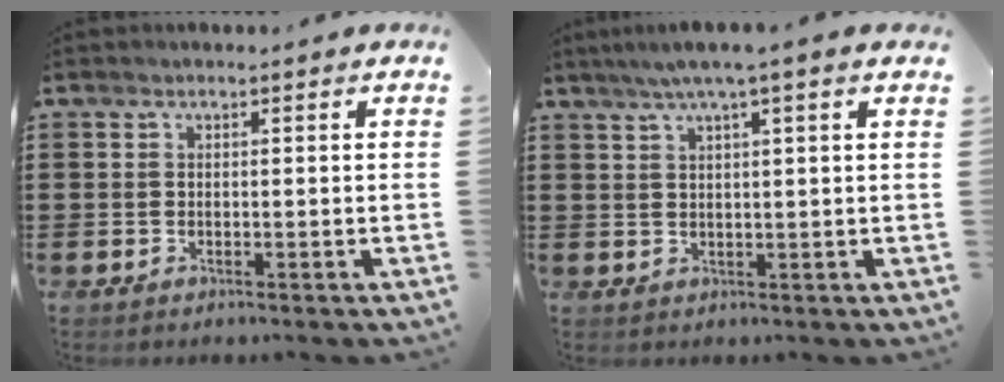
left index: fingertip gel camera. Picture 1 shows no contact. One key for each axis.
{"total": 3.4, "fx": 2.0, "fy": -0.3, "fz": 2.8, "tx": -0.057, "ty": 0.004, "tz": 0.034}